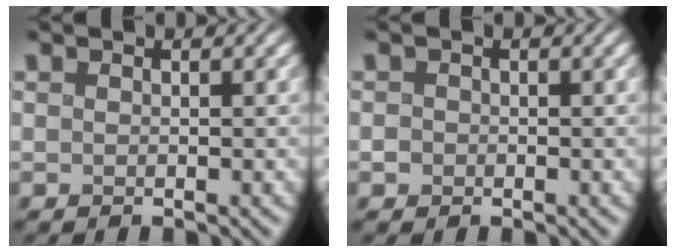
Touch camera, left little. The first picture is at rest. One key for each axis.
{"total": 0.8, "fx": -0.4, "fy": 0.7, "fz": 0.0, "tx": 0.003, "ty": -0.001, "tz": -0.004}